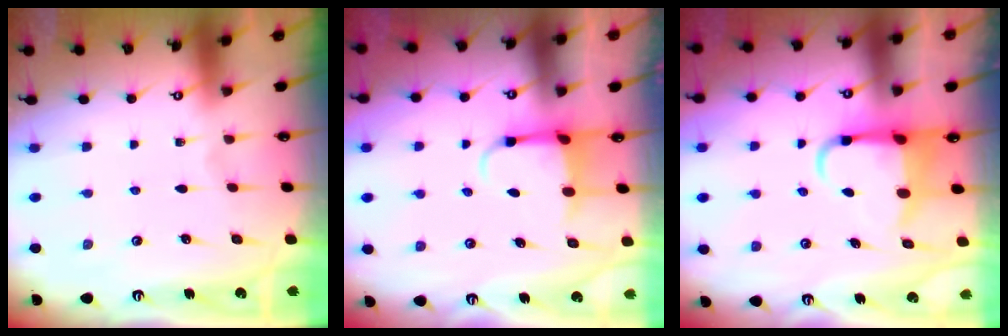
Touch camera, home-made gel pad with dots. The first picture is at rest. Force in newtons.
{"total": 3.8, "press": 3.7, "slide": 1.2}
{"total": 5.8, "press": 5.7, "slide": 1.1}